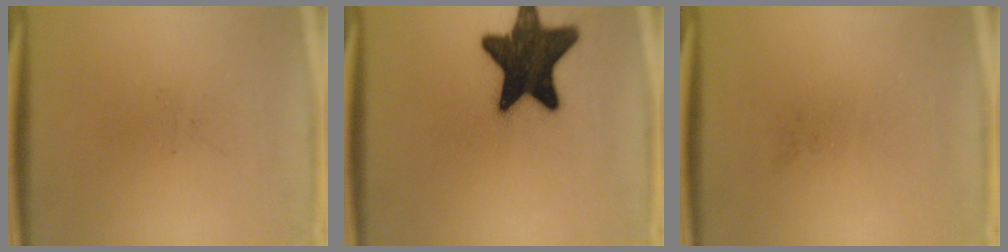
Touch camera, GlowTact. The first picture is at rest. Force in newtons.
{"total": 17.2}
{"total": 0.0}